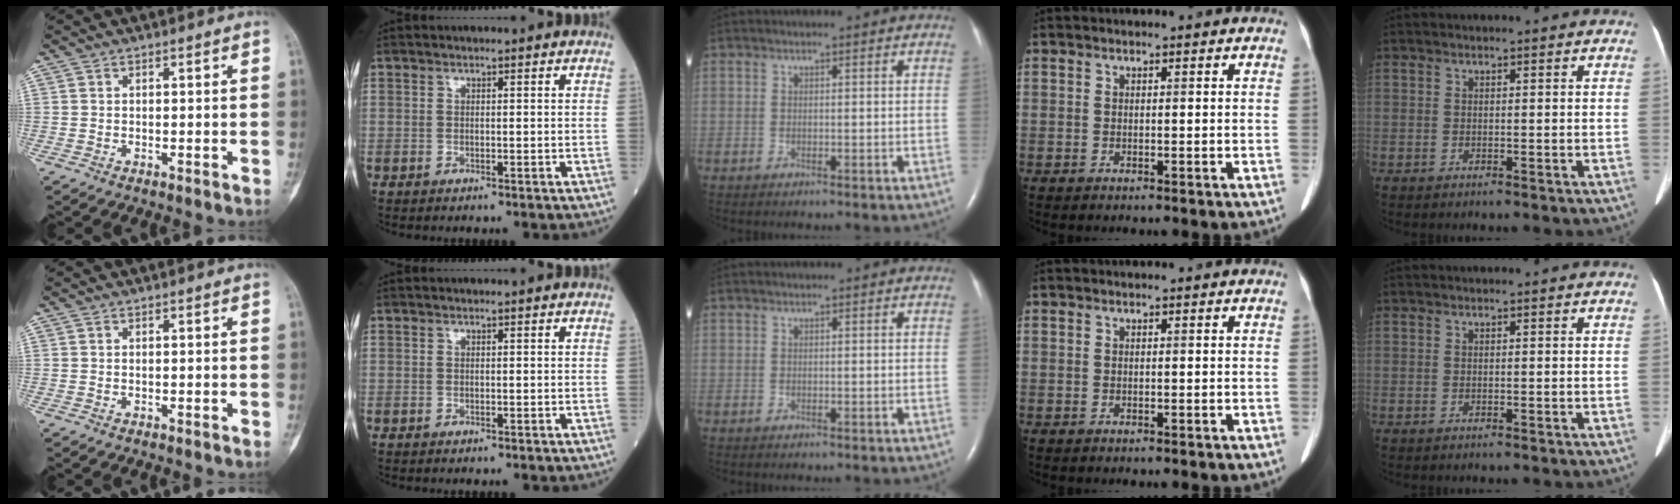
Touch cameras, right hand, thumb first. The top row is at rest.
{}